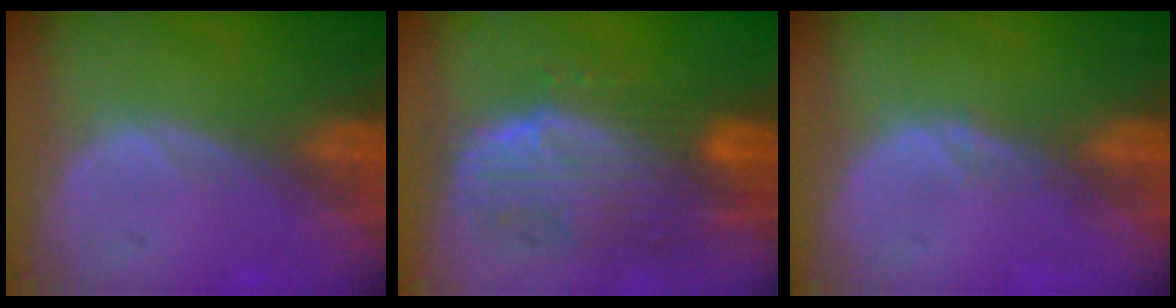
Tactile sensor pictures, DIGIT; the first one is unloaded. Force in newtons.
{"total": 10.6, "press": 9.1, "slide": 5.4}
{"total": 1.0, "press": 1.0, "slide": 0.1}